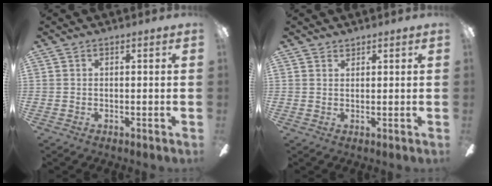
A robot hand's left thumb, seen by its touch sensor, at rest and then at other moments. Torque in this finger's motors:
{"motor_torque": [-0.25, -0.43, -0.06, -0.20, 0.00]}